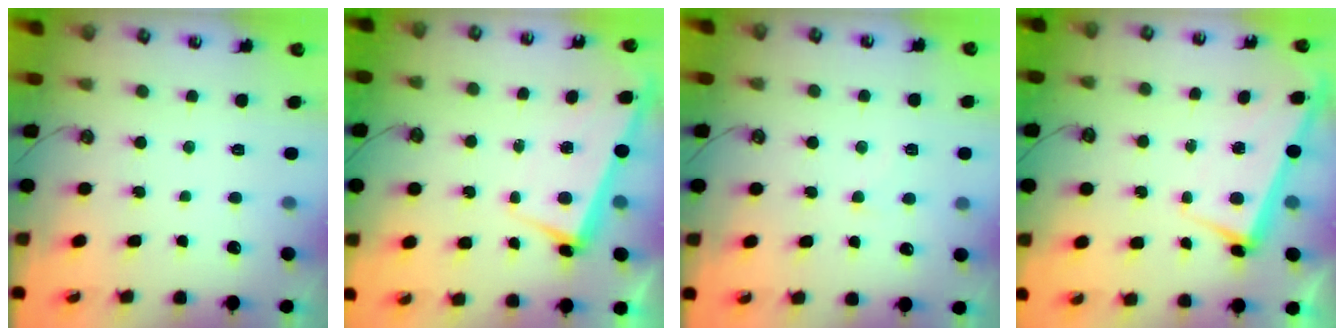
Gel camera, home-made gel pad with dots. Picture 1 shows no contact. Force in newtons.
{"total": 2.6, "press": 2.5, "slide": 0.5}
{"total": 3.7, "press": 3.6, "slide": 0.5}
{"total": 2.8, "press": 2.7, "slide": 0.4}